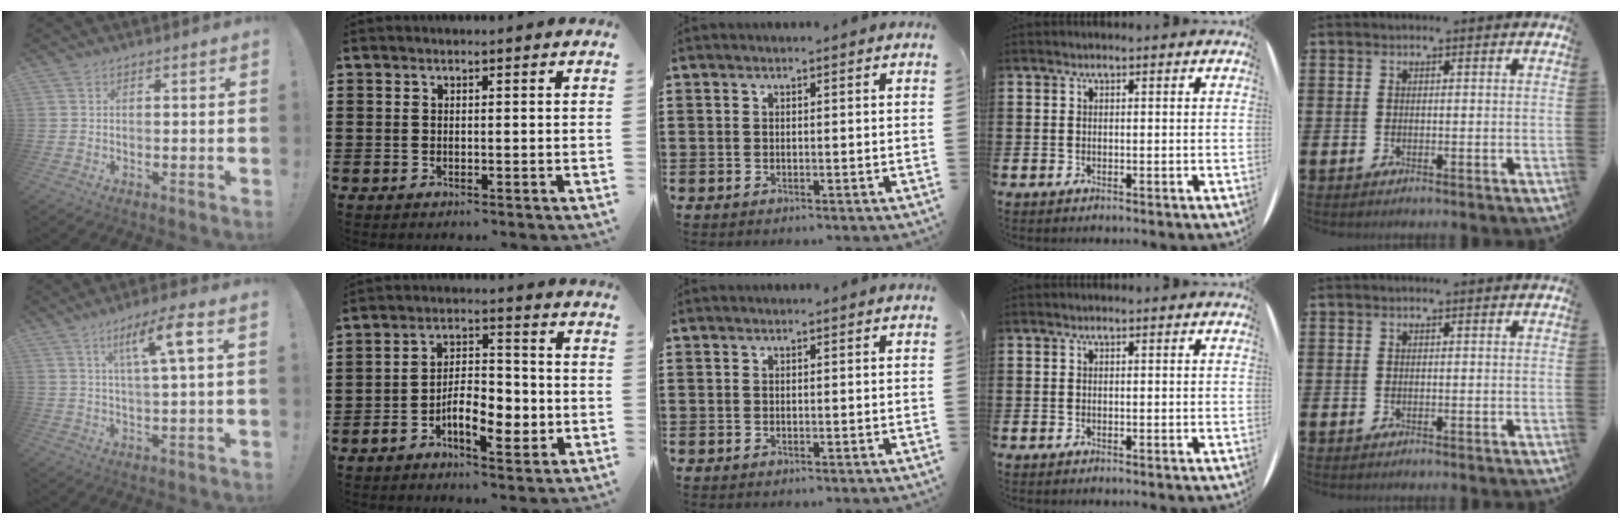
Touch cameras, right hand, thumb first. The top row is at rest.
{"thumb": {"total": 9.5, "force": [3.2, 0.8, 8.9], "torque": [-0.151, 0.001, 0.045]}, "index": {"total": 7.9, "force": [-3.0, 3.9, 6.2], "torque": [-0.104, 0.009, -0.056]}}